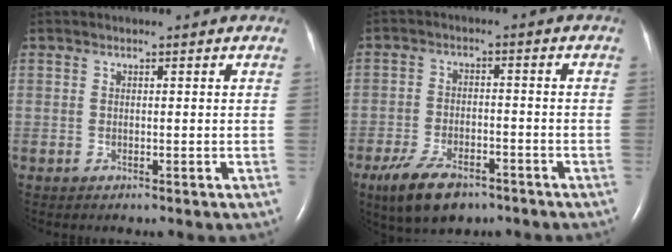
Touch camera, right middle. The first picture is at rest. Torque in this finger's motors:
{"motor_torque": [0.81, -0.75, 0.07, 0.09]}